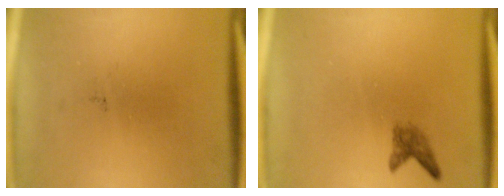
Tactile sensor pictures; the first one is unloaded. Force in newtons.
{"total": 1.8}